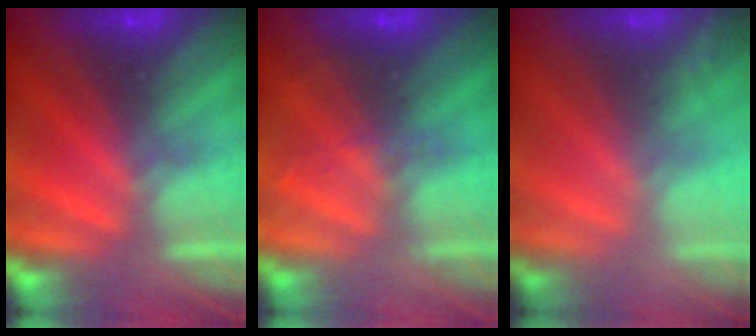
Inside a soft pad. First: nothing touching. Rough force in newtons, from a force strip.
{"total": 1.9}
{"total": 1.4}